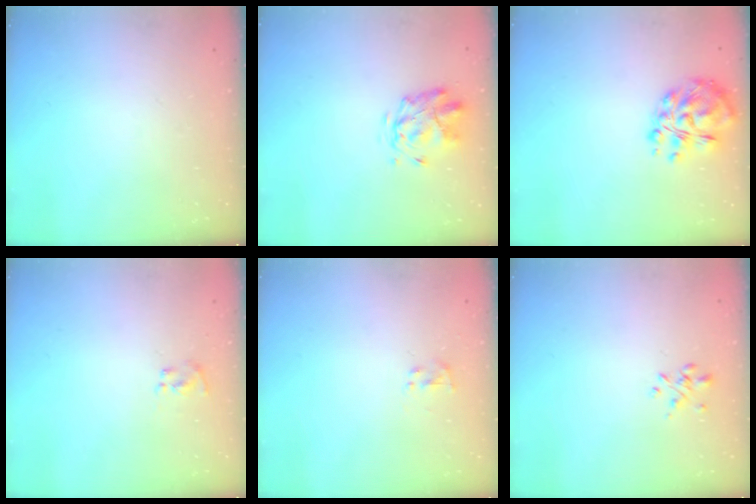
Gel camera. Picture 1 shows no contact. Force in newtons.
{"total": 2.8, "press": 2.4, "slide": 1.4}
{"total": 11.1, "press": 10.8, "slide": 2.5}
{"total": 3.0, "press": 2.9, "slide": 0.9}
{"total": 1.5, "press": 1.3, "slide": 0.7}
{"total": 1.9, "press": 1.8, "slide": 0.6}